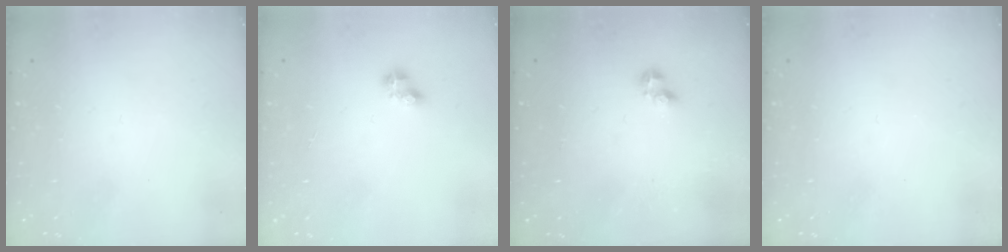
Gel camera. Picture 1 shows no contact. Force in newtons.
{"total": 5.0, "press": 5.0, "slide": 0.4}
{"total": 2.3, "press": 2.3, "slide": 0.5}
{"total": 0.0}